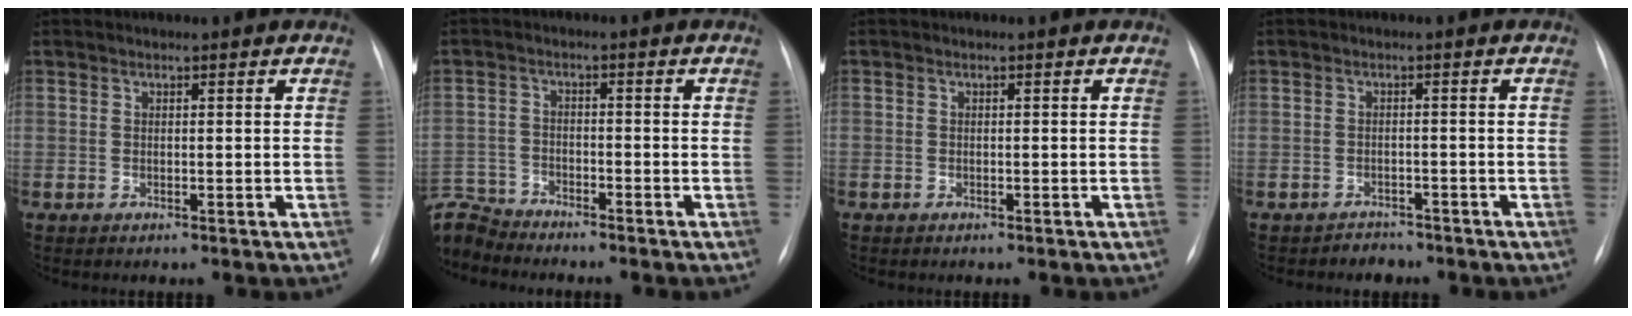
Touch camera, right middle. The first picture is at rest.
{"total": 6.9, "force": [-6.8, 1.1, -0.2], "torque": [-0.002, -0.001, -0.138]}
{"total": 0.0}
{"total": 2.2, "force": [-1.9, 1.0, -0.6], "torque": [0.005, 0.002, -0.027]}